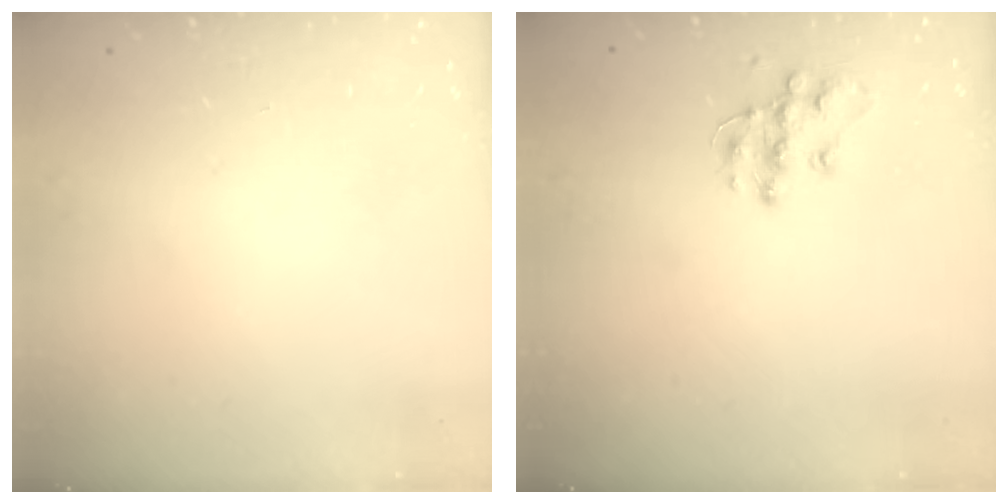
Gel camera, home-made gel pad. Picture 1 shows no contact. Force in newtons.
{"total": 11.3, "press": 11.2, "slide": 0.7}